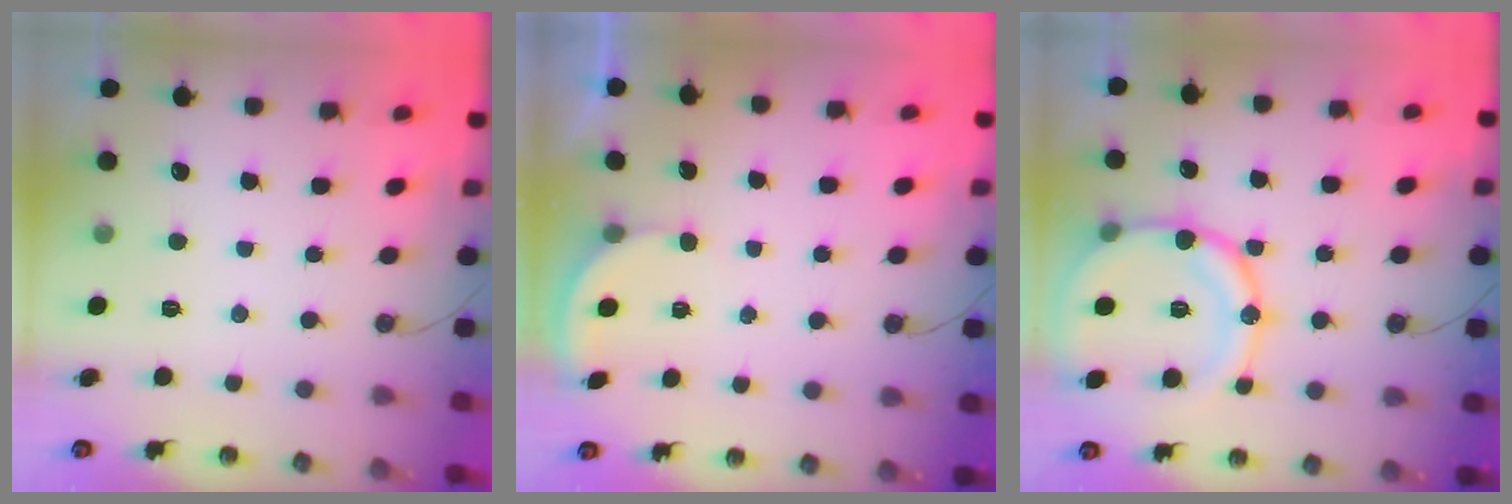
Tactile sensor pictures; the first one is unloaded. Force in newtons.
{"total": 1.6, "press": 1.6, "slide": 0.3}
{"total": 18.3, "press": 18.0, "slide": 3.5}